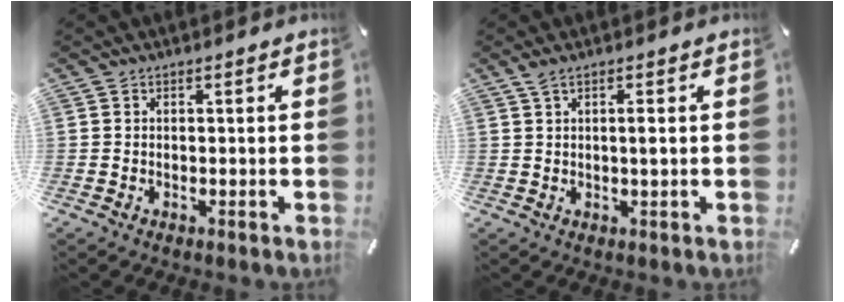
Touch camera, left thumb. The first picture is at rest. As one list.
[{"total": 2.5, "force": [0.5, 0.1, 2.4], "torque": [-0.050, -0.002, 0.007]}]